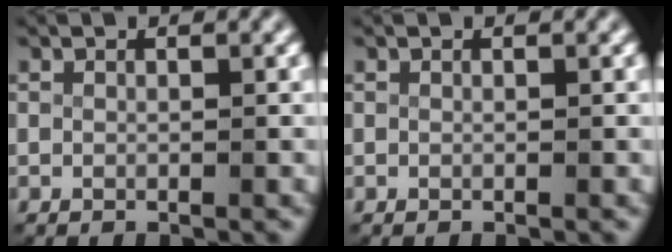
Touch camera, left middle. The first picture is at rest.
{"total": 0.0}